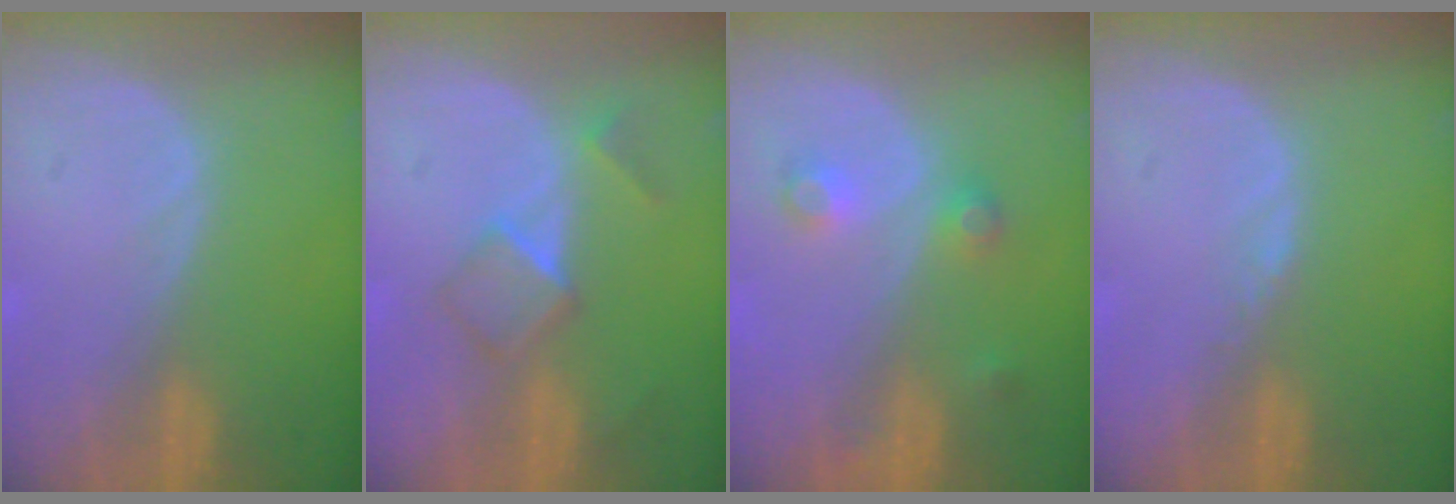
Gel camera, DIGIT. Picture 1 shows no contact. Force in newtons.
{"total": 5.2, "press": 4.5, "slide": 2.5}
{"total": 3.8, "press": 3.5, "slide": 1.6}
{"total": 0.8, "press": 0.6, "slide": 0.4}